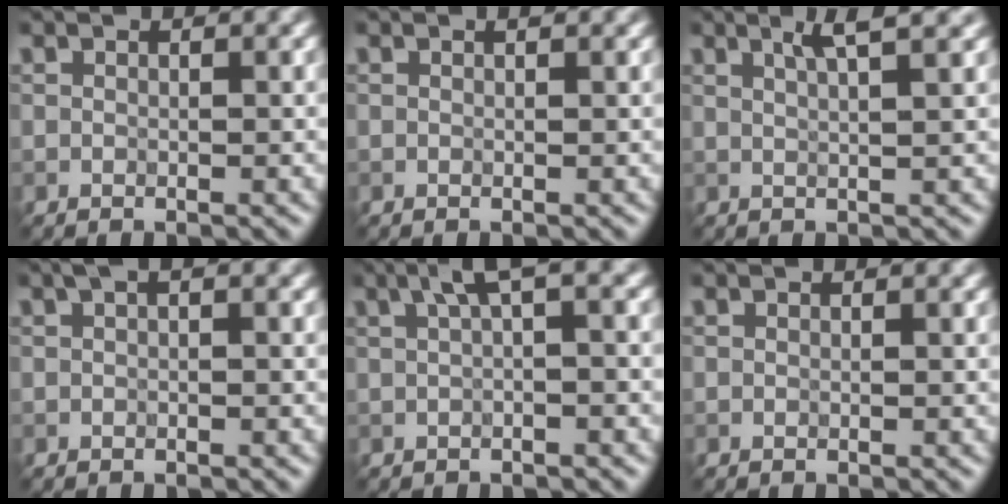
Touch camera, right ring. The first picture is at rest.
{"total": 0.5, "force": [0.3, 0.1, 0.4], "torque": [-0.006, 0.002, 0.005]}
{"total": 3.1, "force": [1.9, 0.6, 2.4], "torque": [-0.026, 0.010, 0.023]}
{"total": 1.2, "force": [0.5, 0.2, 1.1], "torque": [-0.020, 0.007, 0.008]}
{"total": 3.2, "force": [1.1, 0.6, 2.9], "torque": [-0.043, 0.014, 0.016]}
{"total": 0.0}